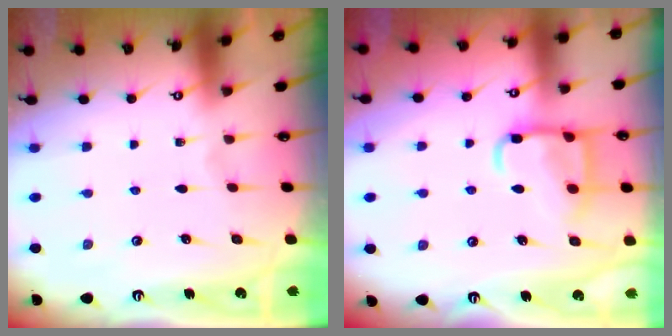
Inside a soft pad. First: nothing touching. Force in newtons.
{"total": 12.3, "press": 12.2, "slide": 1.3}